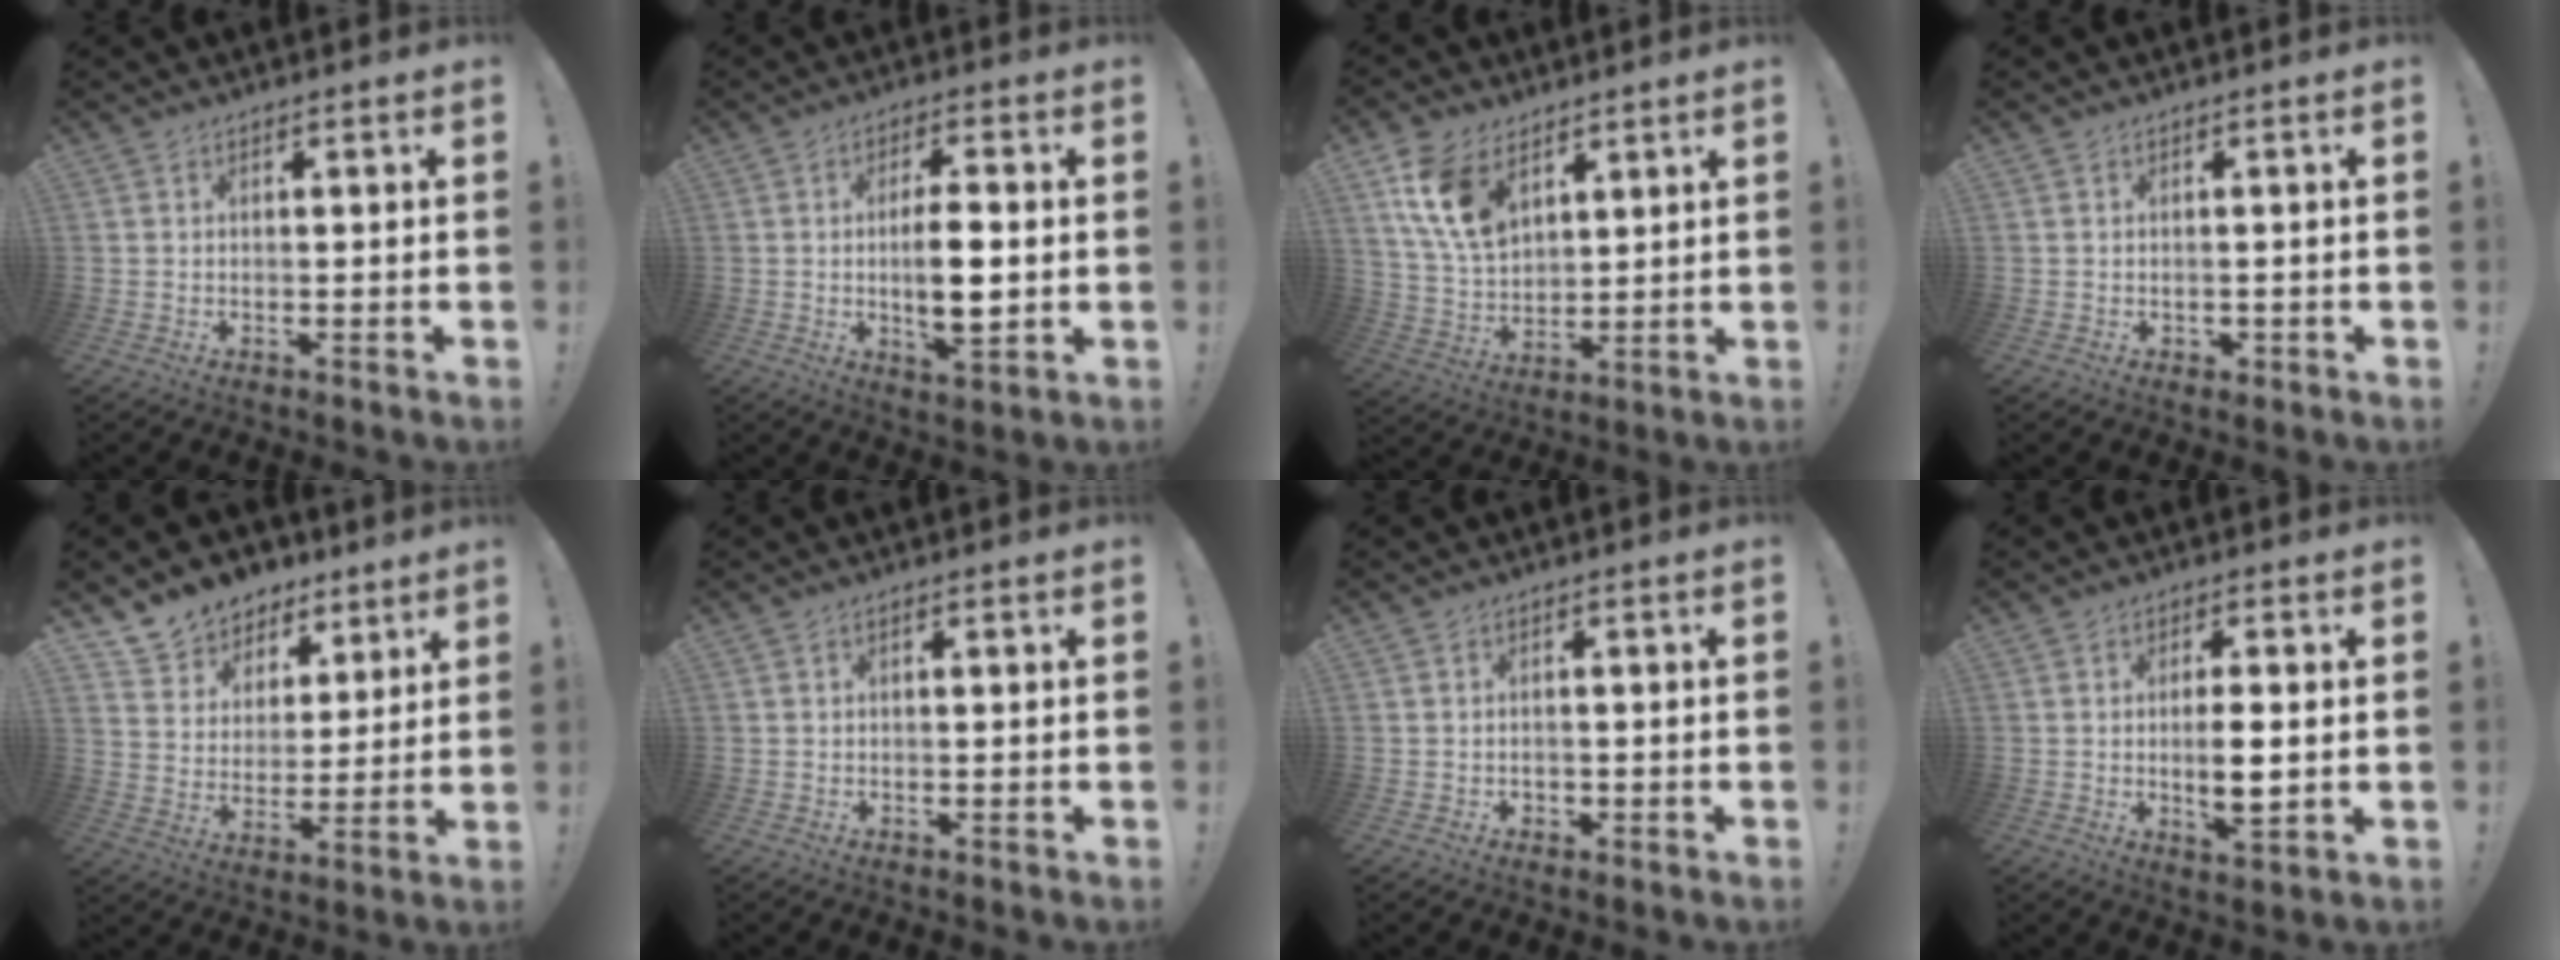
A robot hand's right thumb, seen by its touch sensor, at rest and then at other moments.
{"total": 9.9, "force": [-0.6, 3.1, 9.3], "torque": [-0.163, -0.006, -0.015]}
{"total": 13.5, "force": [7.0, 8.4, 7.9], "torque": [-0.159, -0.023, 0.136]}
{"total": 0.9, "force": [-0.3, 0.8, 0.4], "torque": [-0.012, 0.005, -0.004]}
{"total": 9.2, "force": [6.7, 6.3, 1.0], "torque": [-0.017, -0.055, 0.129]}
{"total": 0.5, "force": [-0.2, 0.0, 0.5], "torque": [-0.012, 0.001, -0.003]}
{"total": 1.3, "force": [-0.7, 1.0, 0.4], "torque": [-0.011, 0.003, -0.013]}
{"total": 7.1, "force": [-0.5, 2.2, 6.7], "torque": [-0.120, -0.004, -0.011]}